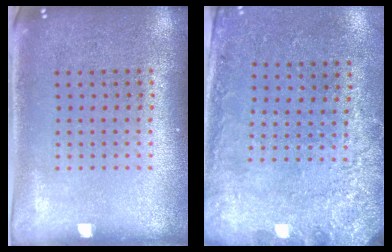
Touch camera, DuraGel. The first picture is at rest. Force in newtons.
{"total": 2.7, "press": 2.0, "slide": 1.9}